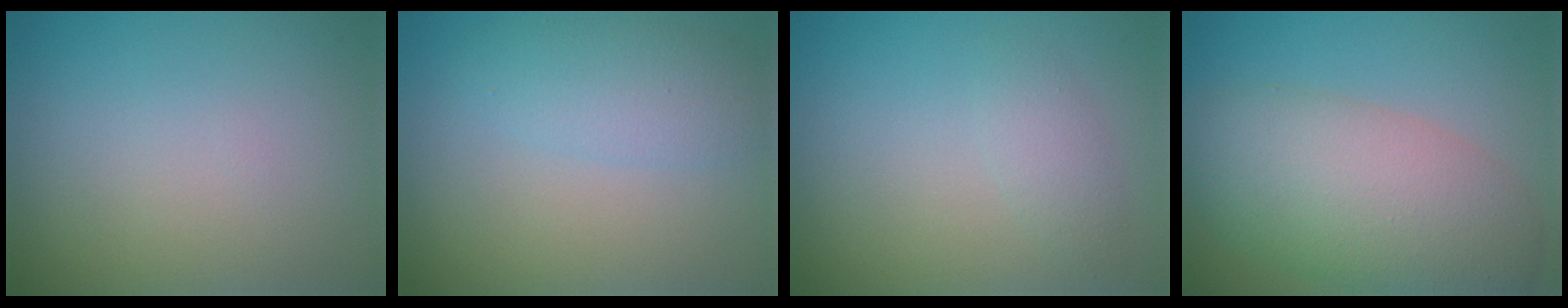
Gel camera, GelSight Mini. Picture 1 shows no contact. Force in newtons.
{"total": 2.2, "press": 2.2, "slide": 0.1}
{"total": 1.6, "press": 1.6, "slide": 0.0}
{"total": 8.2, "press": 8.2, "slide": 0.5}